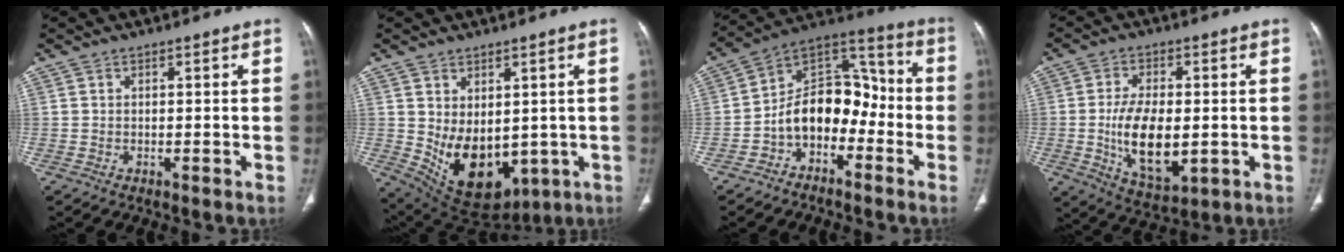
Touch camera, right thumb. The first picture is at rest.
{"total": 13.8, "force": [-0.7, 9.1, 10.3], "torque": [-0.138, -0.017, 0.031]}
{"total": 13.3, "force": [-4.4, 9.1, 8.7], "torque": [-0.106, 0.079, -0.086]}
{"total": 12.7, "force": [-1.4, 6.6, 10.7], "torque": [-0.182, -0.011, -0.012]}